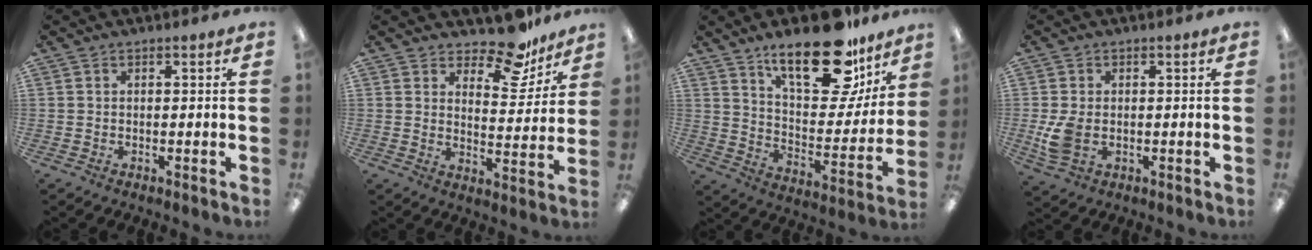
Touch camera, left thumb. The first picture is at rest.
{"total": 12.2, "force": [10.0, 4.9, 4.9], "torque": [-0.062, -0.077, 0.177]}
{"total": 23.3, "force": [15.3, 9.8, 14.5], "torque": [-0.215, -0.088, 0.258]}
{"total": 6.2, "force": [-0.7, 4.4, 4.4], "torque": [-0.099, -0.003, -0.015]}